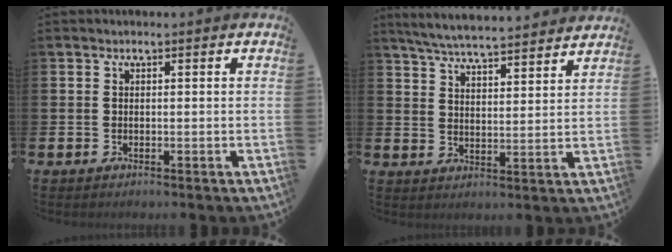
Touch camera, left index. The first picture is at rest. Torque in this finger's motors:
{"motor_torque": [0.16, -0.36, 0.78, 0.20]}